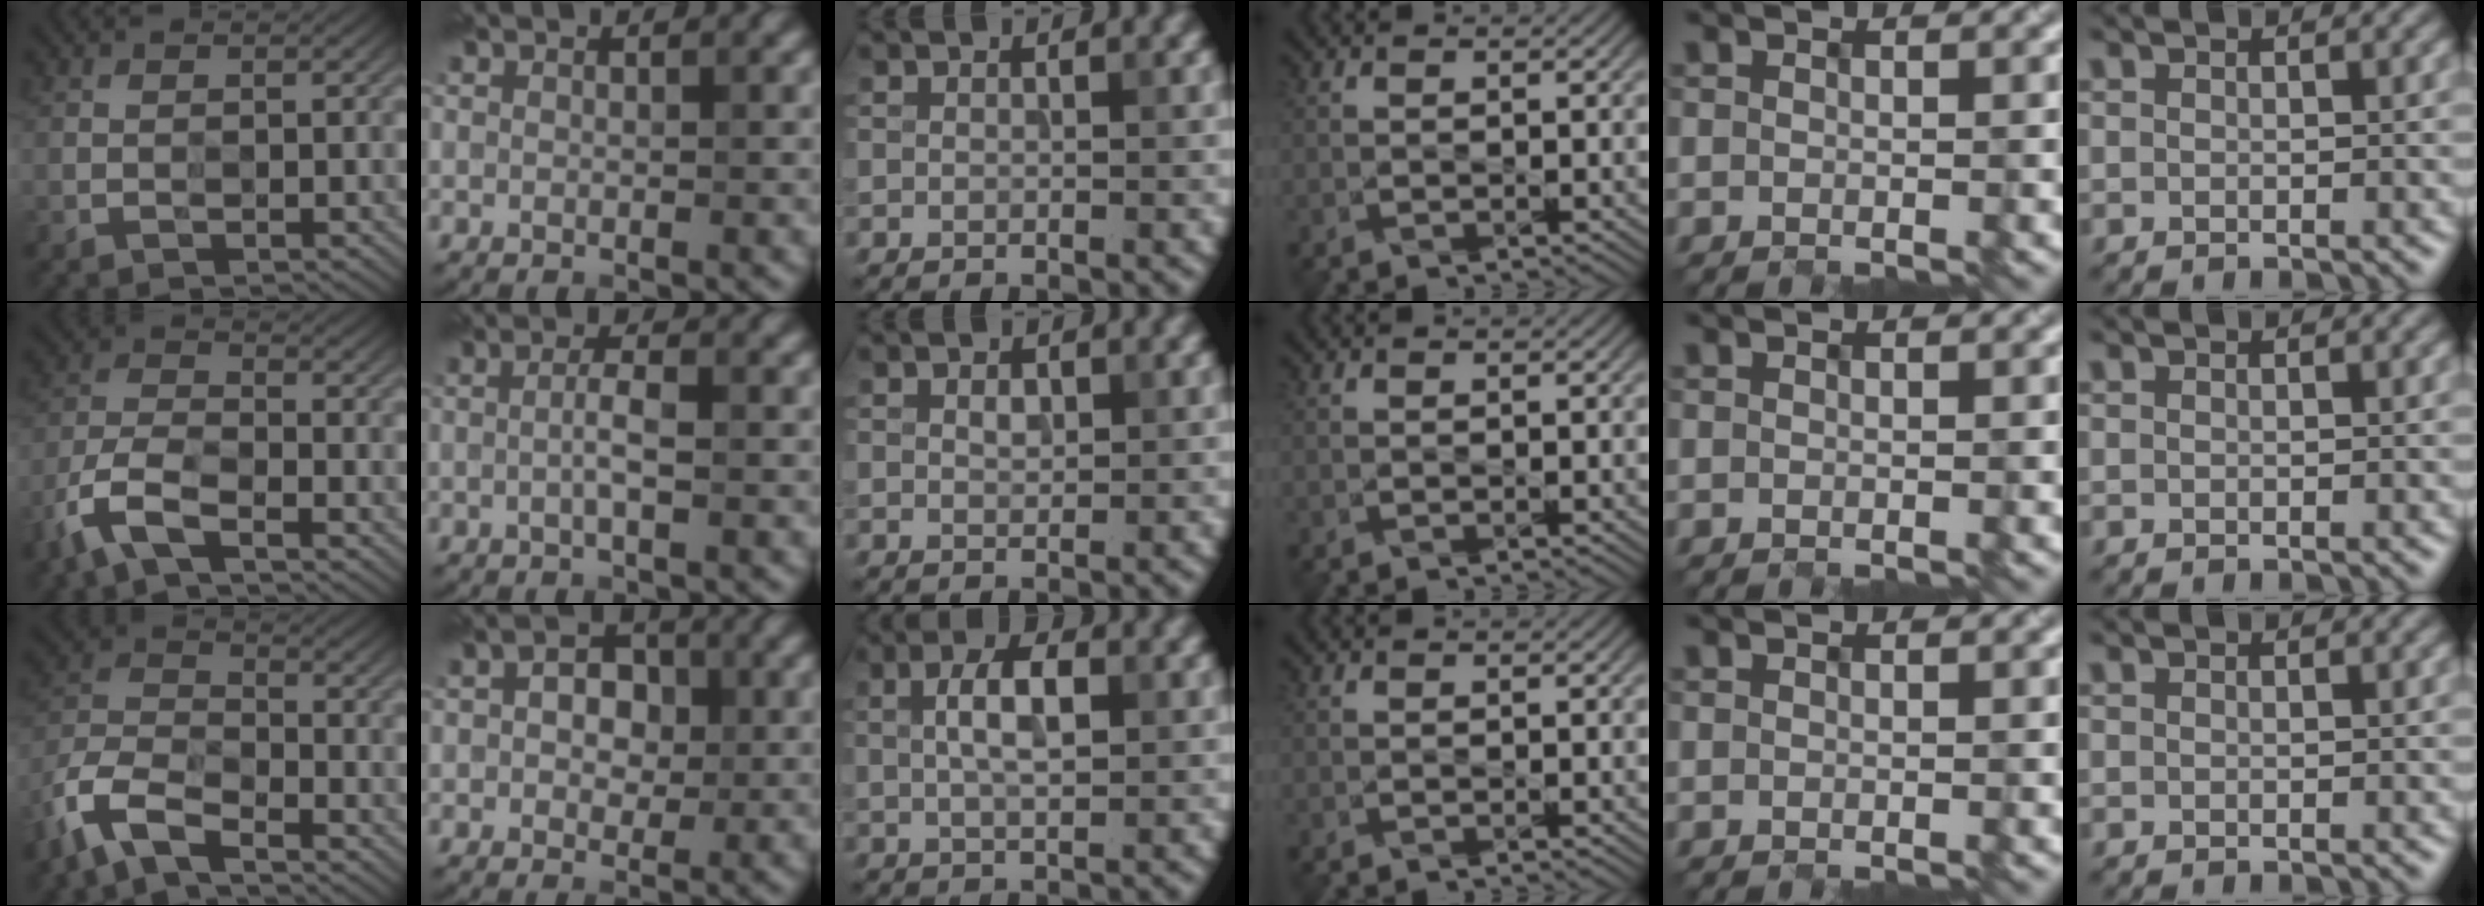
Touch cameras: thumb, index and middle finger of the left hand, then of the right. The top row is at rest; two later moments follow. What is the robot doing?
{"motion": "insert", "object": "file holder"}